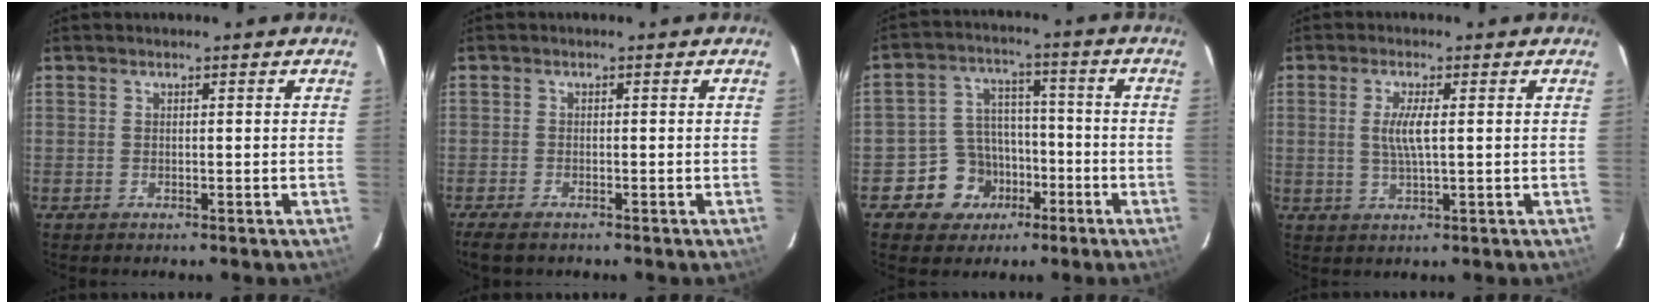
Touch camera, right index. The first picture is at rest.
{"total": 4.2, "force": [-3.3, 1.3, 2.2], "torque": [-0.055, -0.017, -0.064]}
{"total": 9.1, "force": [-4.8, 7.6, 1.8], "torque": [-0.057, 0.032, -0.071]}
{"total": 4.3, "force": [0.5, 0.6, 4.2], "torque": [-0.082, -0.004, 0.011]}